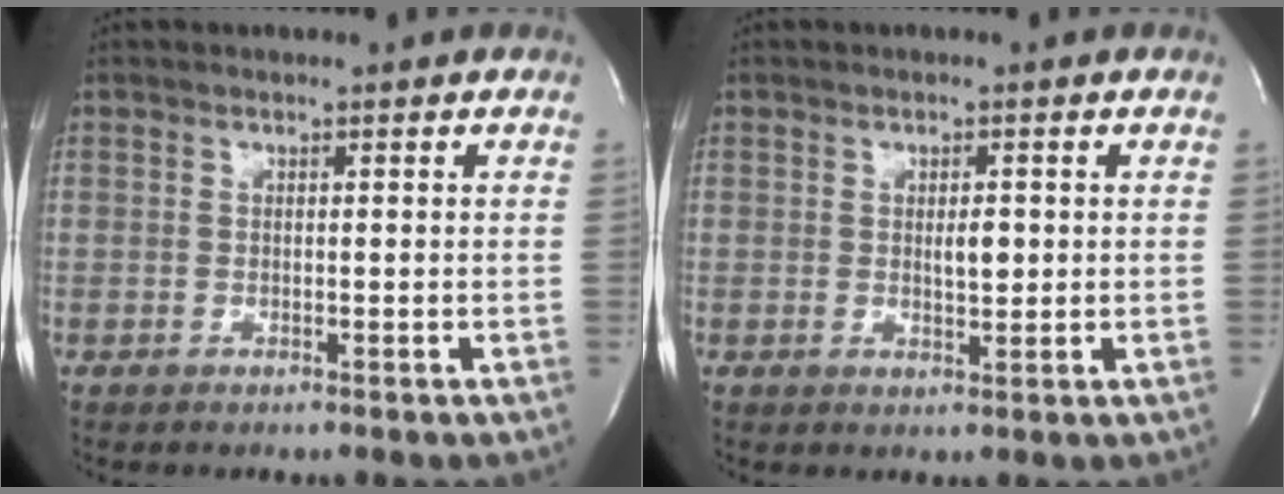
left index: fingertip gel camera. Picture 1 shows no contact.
{"total": 2.2, "force": [0.4, 0.7, 2.0], "torque": [-0.033, -0.004, 0.009]}